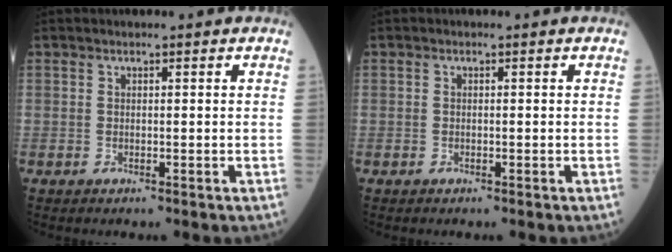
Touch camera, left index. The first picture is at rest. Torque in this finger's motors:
{"motor_torque": [0.00, 0.00, 0.00, 0.00]}